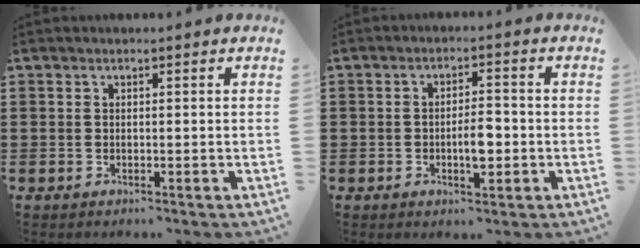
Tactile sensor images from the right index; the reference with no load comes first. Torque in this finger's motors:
{"motor_torque": [1.26, 0.88, 0.36, 0.09]}